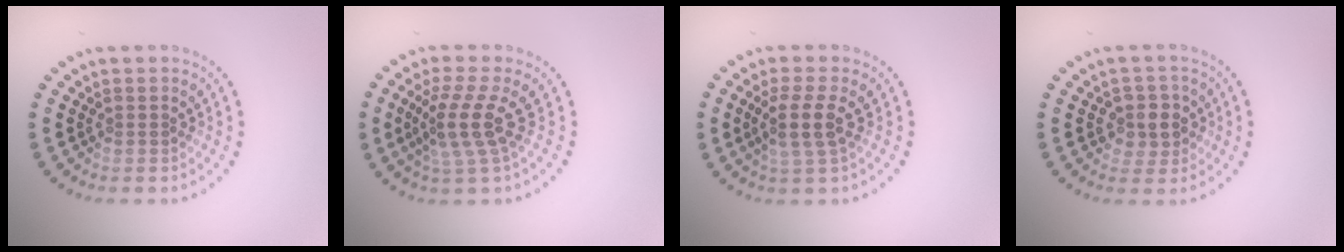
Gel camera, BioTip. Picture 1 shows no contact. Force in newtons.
{"total": 3.8, "press": 2.8, "slide": 2.6}
{"total": 2.8, "press": 2.3, "slide": 1.6}
{"total": 2.6, "press": 2.4, "slide": 1.1}